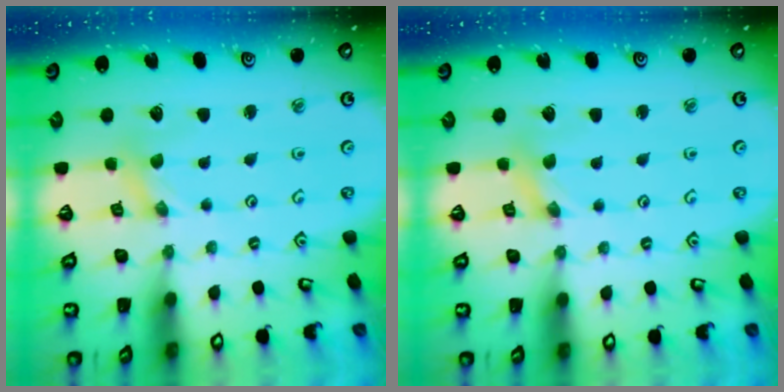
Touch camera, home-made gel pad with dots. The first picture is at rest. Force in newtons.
{"total": 1.6, "press": 1.6, "slide": 0.3}